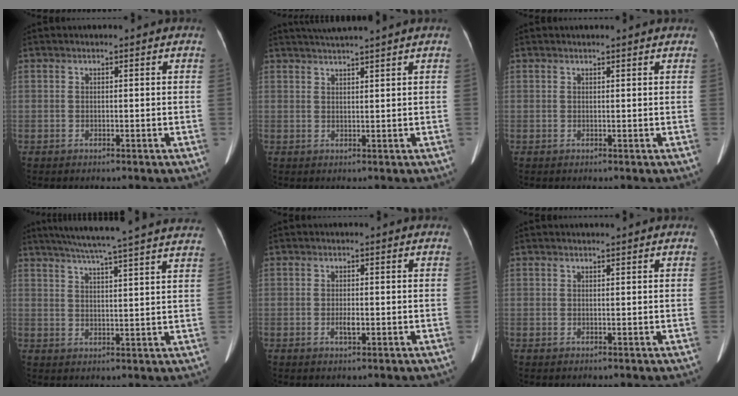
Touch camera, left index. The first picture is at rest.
{"total": 4.8, "force": [4.1, -1.4, 2.1], "torque": [-0.033, 0.016, 0.068]}
{"total": 2.0, "force": [1.8, -0.1, 0.8], "torque": [-0.012, 0.012, 0.020]}
{"total": 21.4, "force": [18.9, -0.5, 10.2], "torque": [-0.167, 0.003, 0.241]}
{"total": 1.5, "force": [-0.5, 0.5, 1.4], "torque": [-0.029, -0.002, -0.010]}
{"total": 0.8, "force": [0.7, -0.2, 0.3], "torque": [-0.006, 0.004, 0.014]}